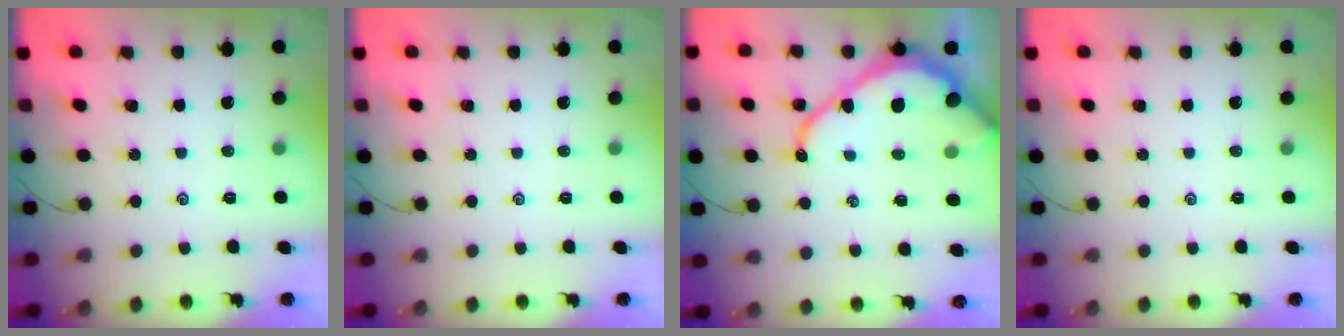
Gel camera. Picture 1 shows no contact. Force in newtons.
{"total": 0.0}
{"total": 13.5, "press": 13.4, "slide": 1.7}
{"total": 0.0}